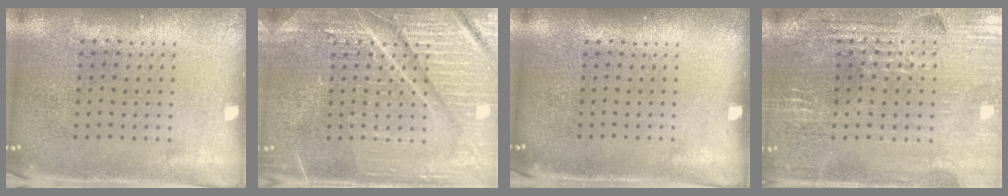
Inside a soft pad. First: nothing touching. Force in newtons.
{"total": 4.8, "press": 4.8, "slide": 0.5}
{"total": 0.0}
{"total": 2.9, "press": 2.9, "slide": 0.5}